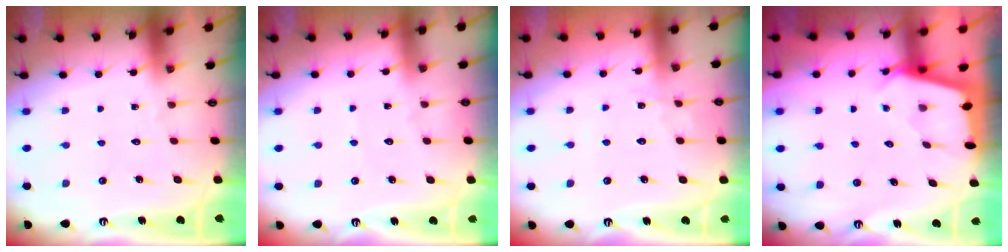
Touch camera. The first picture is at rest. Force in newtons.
{"total": 2.3, "press": 2.3, "slide": 0.3}
{"total": 2.7, "press": 2.7, "slide": 0.3}
{"total": 2.4, "press": 2.4, "slide": 0.3}